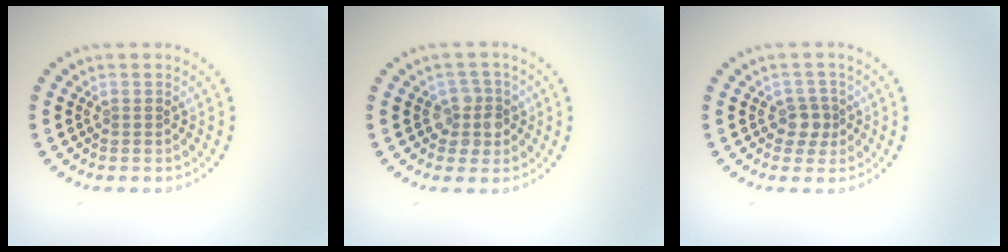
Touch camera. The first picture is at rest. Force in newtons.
{"total": 2.4, "press": 2.2, "slide": 1.1}
{"total": 1.8, "press": 1.5, "slide": 1.0}